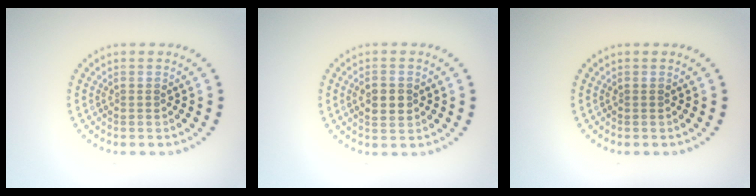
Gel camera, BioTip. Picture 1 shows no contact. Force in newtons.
{"total": 2.2, "press": 2.2, "slide": 0.1}
{"total": 0.0}